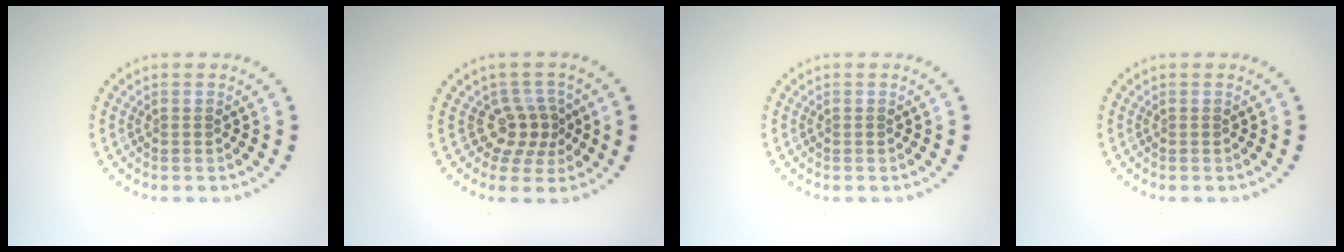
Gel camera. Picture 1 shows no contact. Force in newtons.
{"total": 2.9, "press": 2.1, "slide": 2.0}
{"total": 0.0}
{"total": 0.0}